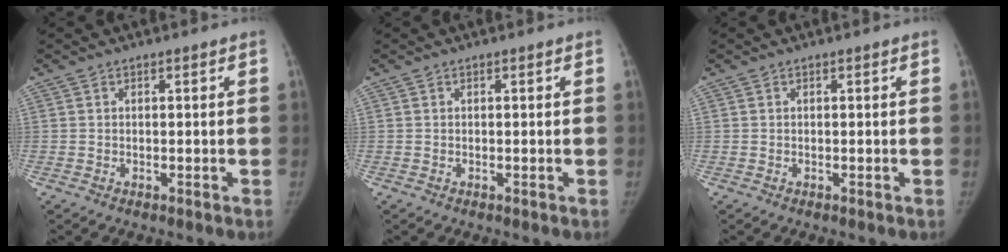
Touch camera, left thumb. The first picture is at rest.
{"total": 0.0}
{"total": 0.0}